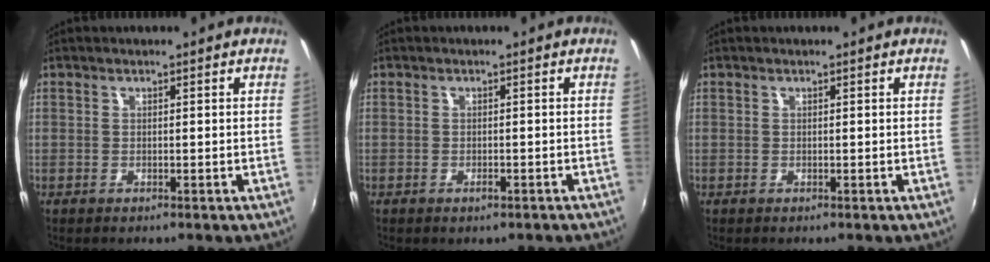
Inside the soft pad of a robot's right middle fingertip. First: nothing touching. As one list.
[{"total": 1.5, "force": [-1.0, 0.8, 0.8], "torque": [-0.014, -0.003, -0.013]}, {"total": 0.0}]